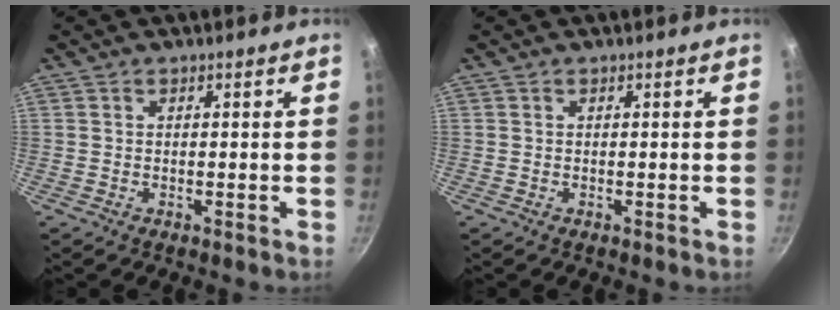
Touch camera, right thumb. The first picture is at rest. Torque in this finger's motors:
{"motor_torque": [0.00, -0.05, 0.16, 0.27, -0.01]}